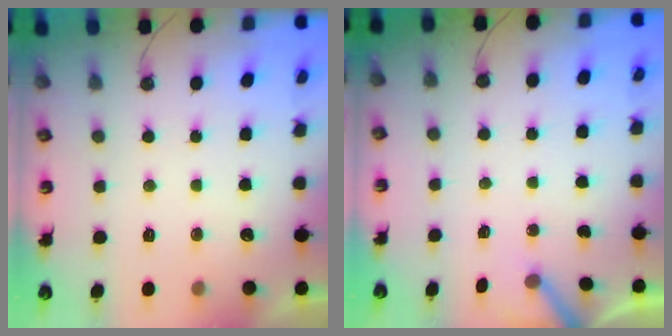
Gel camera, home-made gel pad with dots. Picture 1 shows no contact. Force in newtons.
{"total": 2.8, "press": 2.8, "slide": 0.3}